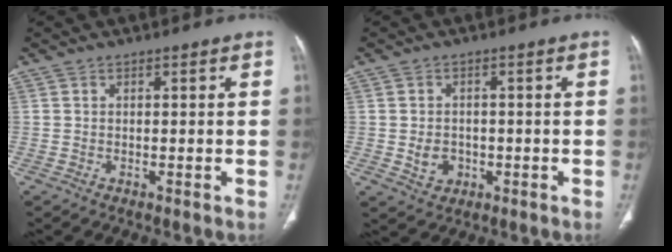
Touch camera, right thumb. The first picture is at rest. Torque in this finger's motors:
{"motor_torque": [-0.22, 0.13, -0.33, 0.21, 0.10]}